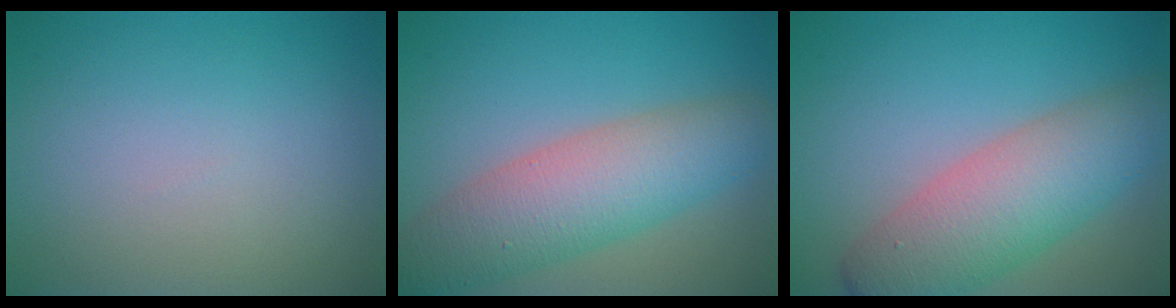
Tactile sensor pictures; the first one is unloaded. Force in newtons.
{"total": 7.4, "press": 7.4, "slide": 0.3}
{"total": 7.6, "press": 7.6, "slide": 0.4}